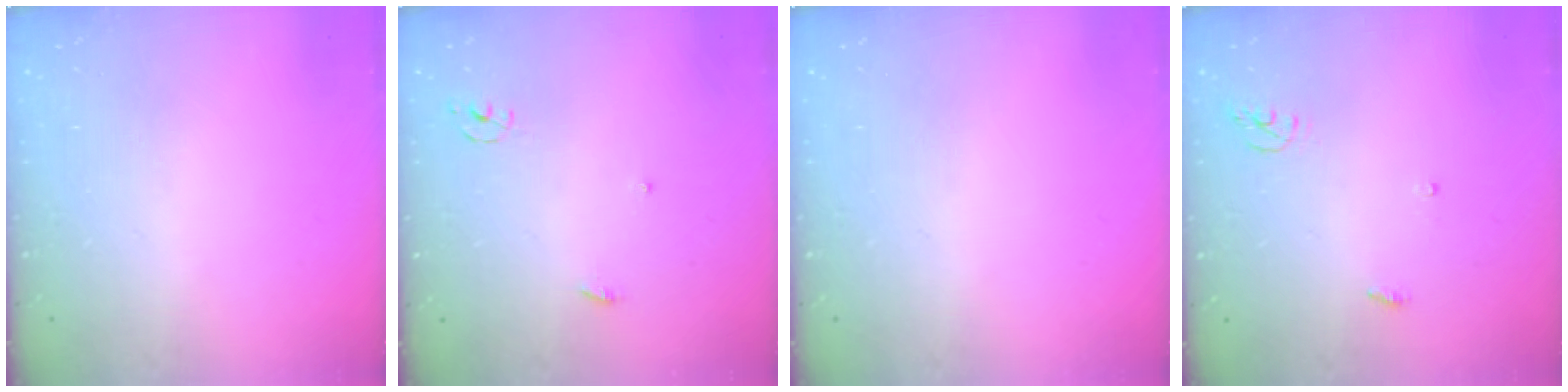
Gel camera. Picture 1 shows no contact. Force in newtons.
{"total": 2.3, "press": 2.3, "slide": 0.1}
{"total": 0.0}
{"total": 3.9, "press": 3.8, "slide": 0.3}